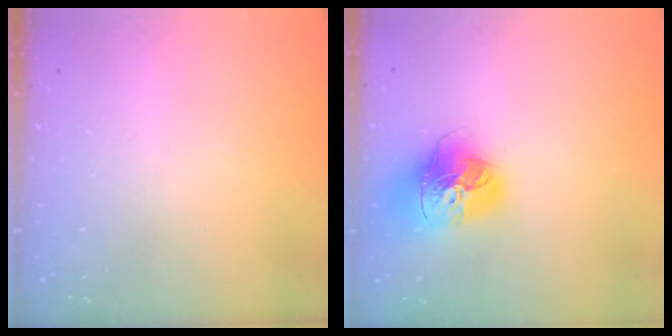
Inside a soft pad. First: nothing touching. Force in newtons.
{"total": 18.6, "press": 18.5, "slide": 1.9}